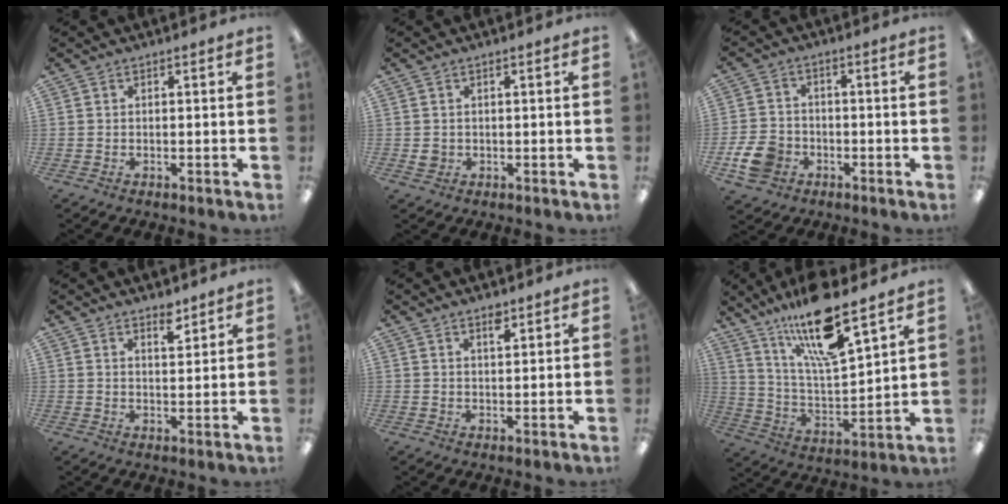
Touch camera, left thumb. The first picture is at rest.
{"total": 1.7, "force": [0.3, 1.5, 0.7], "torque": [-0.006, 0.000, 0.002]}
{"total": 7.9, "force": [-3.2, 6.1, 4.0], "torque": [-0.085, 0.014, -0.059]}
{"total": 4.1, "force": [3.3, 1.4, 1.9], "torque": [-0.012, -0.023, 0.053]}
{"total": 2.8, "force": [2.1, 0.9, 1.7], "torque": [-0.021, -0.006, 0.034]}
{"total": 18.3, "force": [13.6, 4.3, 11.6], "torque": [-0.208, -0.076, 0.226]}